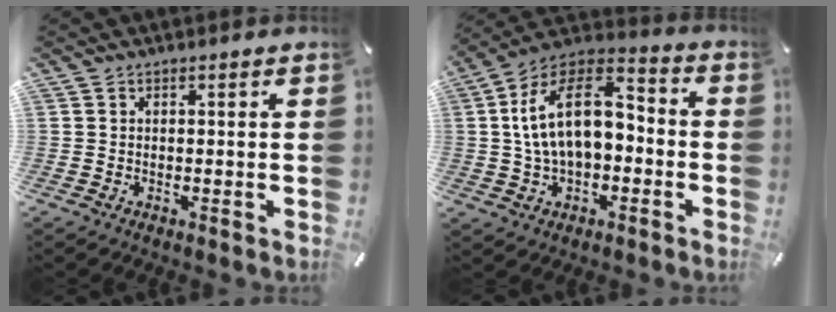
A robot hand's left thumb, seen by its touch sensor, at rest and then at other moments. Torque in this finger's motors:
{"motor_torque": [2.36, 2.63, 1.42, 0.23, 0.38]}